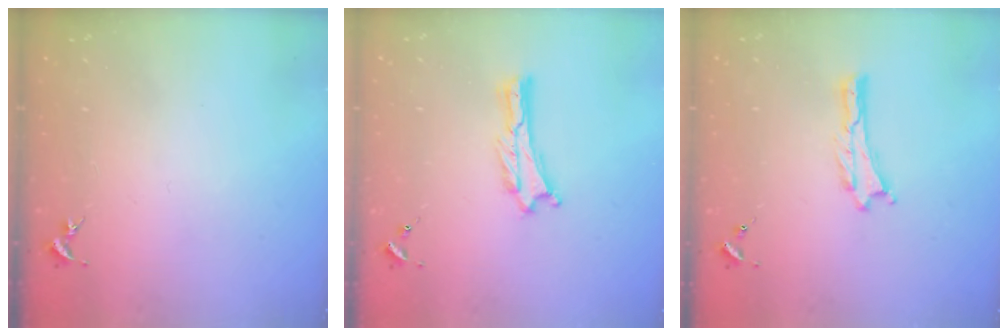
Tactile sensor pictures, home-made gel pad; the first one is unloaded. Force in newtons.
{"total": 0.0}
{"total": 0.0}